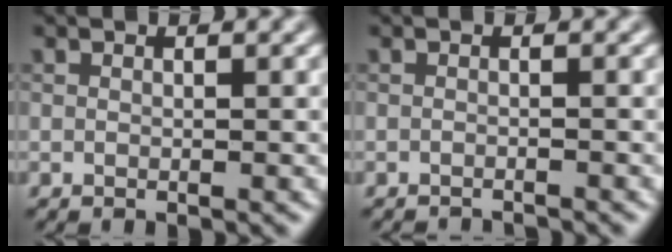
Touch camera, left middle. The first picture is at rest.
{"total": 2.0, "force": [-2.0, 0.2, 0.5], "torque": [0.006, -0.007, -0.029]}